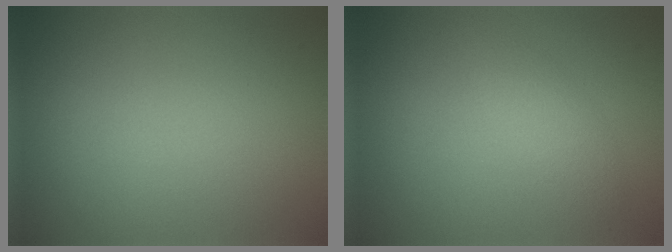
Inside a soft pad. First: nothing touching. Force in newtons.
{"total": 1.6, "press": 1.6, "slide": 0.1}